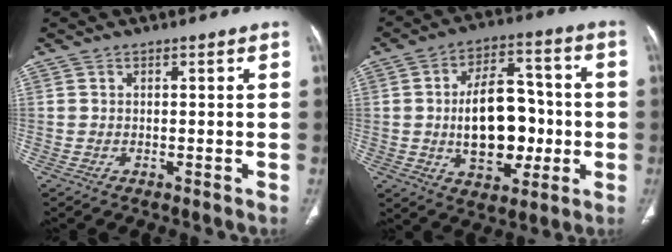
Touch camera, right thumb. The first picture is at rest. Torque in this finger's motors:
{"motor_torque": [1.98, 2.01, 1.64, -0.40, 0.53]}